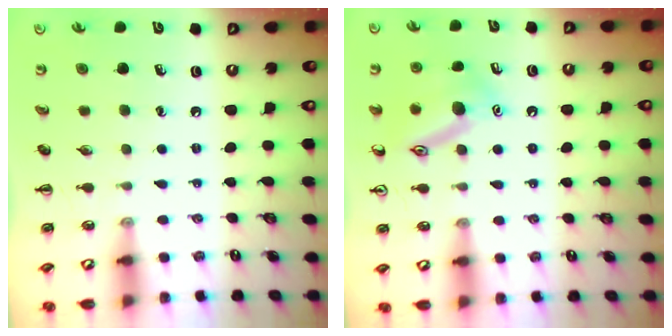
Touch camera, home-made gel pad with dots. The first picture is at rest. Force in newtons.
{"total": 14.0, "press": 13.9, "slide": 1.1}